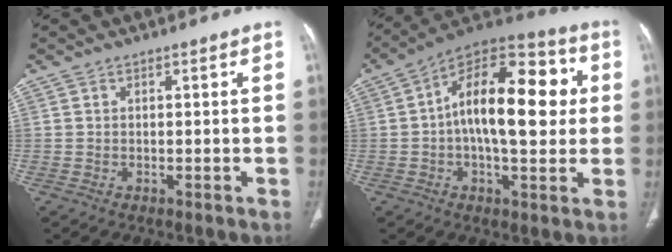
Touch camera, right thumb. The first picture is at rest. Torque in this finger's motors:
{"motor_torque": [-1.11, 2.16, 1.32, 0.55, 0.38]}